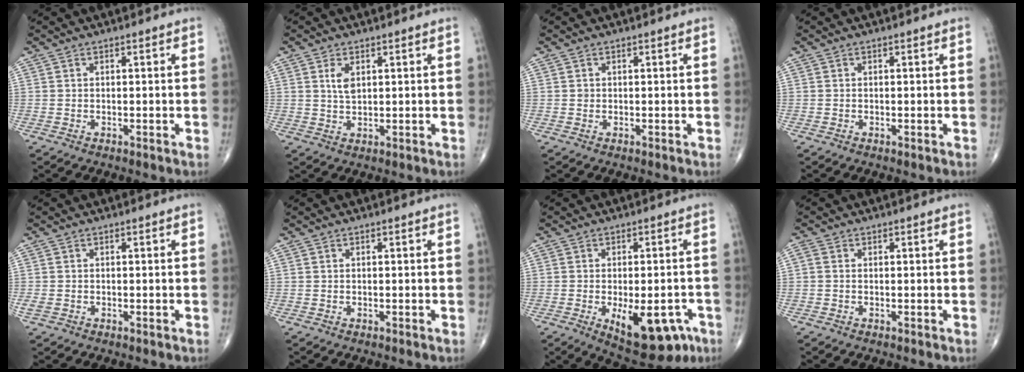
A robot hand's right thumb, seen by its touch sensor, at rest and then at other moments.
{"total": 3.1, "force": [1.1, 1.6, 2.4], "torque": [-0.041, -0.005, 0.022]}
{"total": 0.5, "force": [0.0, 0.5, 0.2], "torque": [0.000, 0.001, 0.001]}
{"total": 0.0}
{"total": 1.2, "force": [-0.4, 0.9, 0.7], "torque": [-0.024, 0.001, -0.008]}
{"total": 0.0}
{"total": 13.5, "force": [-5.4, 6.4, 10.6], "torque": [-0.125, 0.009, -0.062]}
{"total": 0.8, "force": [-0.1, 0.6, 0.6], "torque": [-0.013, 0.001, -0.004]}